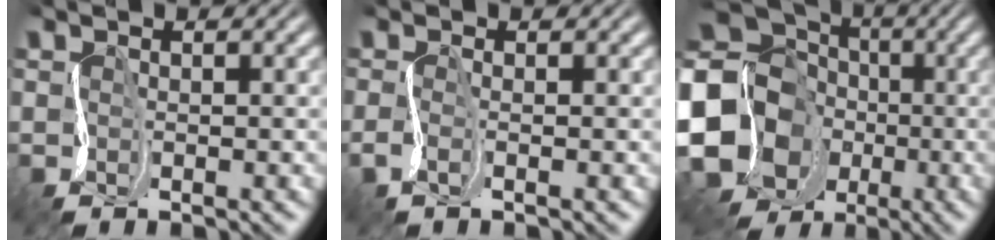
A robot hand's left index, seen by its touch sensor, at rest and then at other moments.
{"total": 1.1, "force": [-0.2, 0.2, 1.0], "torque": [-0.027, -0.004, -0.010]}
{"total": 21.4, "force": [-4.1, 19.6, 7.7], "torque": [-0.178, -0.010, -0.118]}